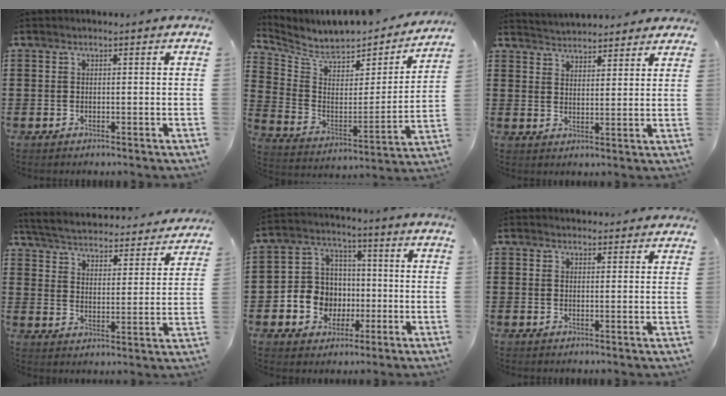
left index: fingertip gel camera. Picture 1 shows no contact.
{"total": 6.2, "force": [5.5, 2.1, 1.9], "torque": [-0.070, -0.045, 0.094]}
{"total": 3.7, "force": [3.6, 0.3, 0.0], "torque": [-0.013, -0.013, 0.067]}
{"total": 3.6, "force": [3.6, -0.1, 0.4], "torque": [-0.030, -0.030, 0.054]}
{"total": 7.9, "force": [-1.7, 7.4, 2.2], "torque": [-0.076, 0.015, -0.026]}
{"total": 1.8, "force": [1.8, 0.4, 0.0], "torque": [-0.004, 0.002, 0.036]}